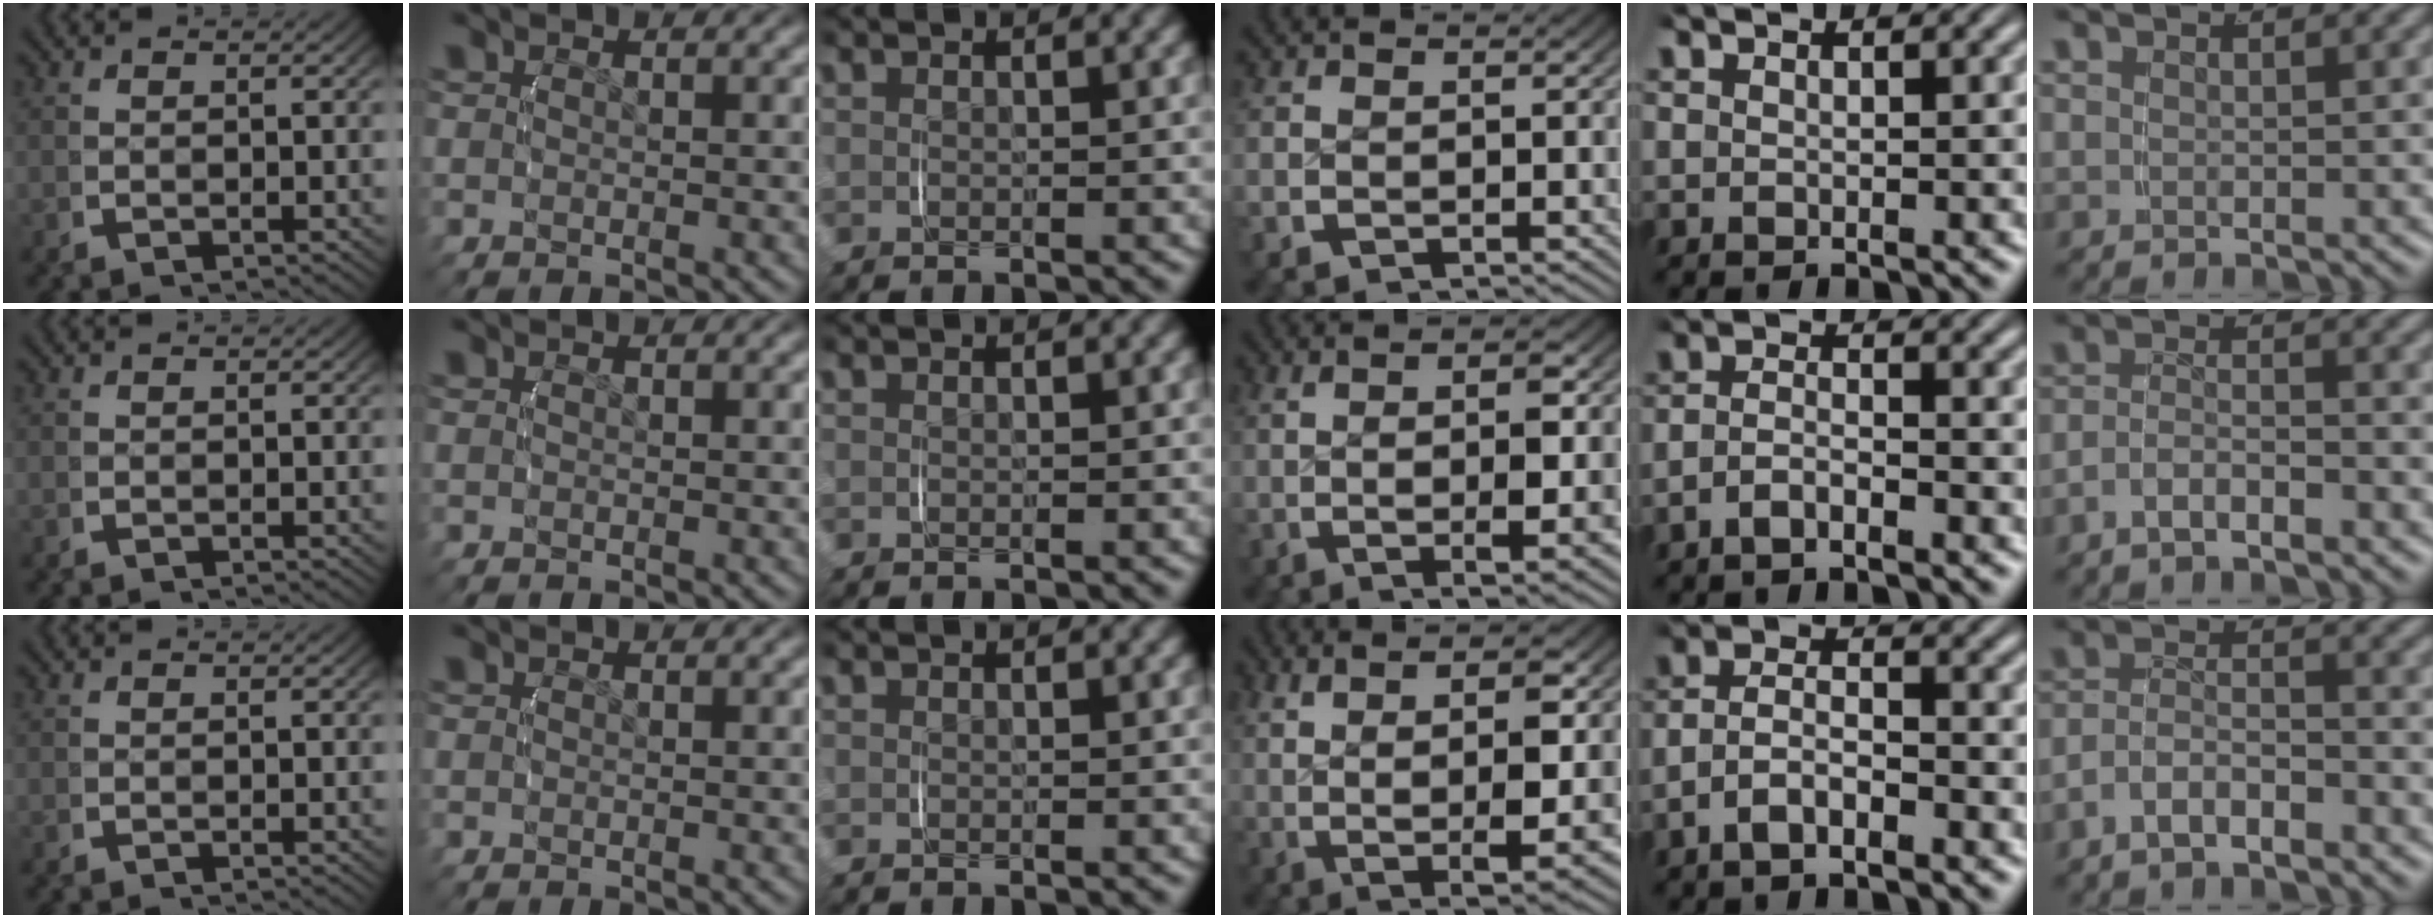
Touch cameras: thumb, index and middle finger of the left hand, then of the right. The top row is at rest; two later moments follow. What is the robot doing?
{"motion": "lift_and_place", "object": "scarf"}